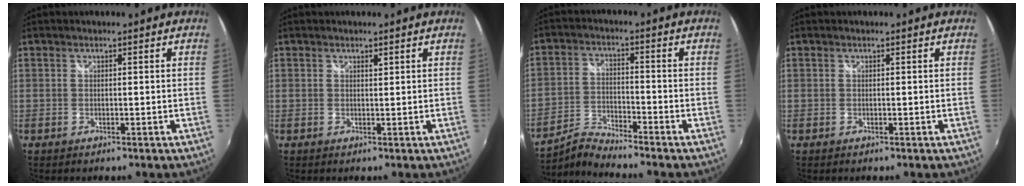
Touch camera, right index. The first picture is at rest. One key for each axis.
{"total": 0.5, "fx": 0.4, "fy": 0.1, "fz": 0.3, "tx": -0.002, "ty": 0.000, "tz": 0.007}
{"total": 4.9, "fx": -4.7, "fy": -1.3, "fz": 0.3, "tx": -0.016, "ty": 0.014, "tz": -0.104}
{"total": 0.0}